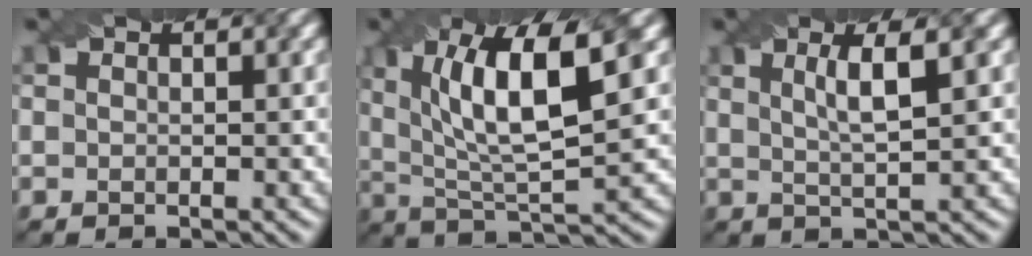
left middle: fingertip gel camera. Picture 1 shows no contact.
{"total": 9.8, "force": [2.8, 2.8, 9.0], "torque": [-0.157, 0.012, 0.064]}
{"total": 3.3, "force": [0.8, 0.5, 3.2], "torque": [-0.054, 0.005, 0.026]}